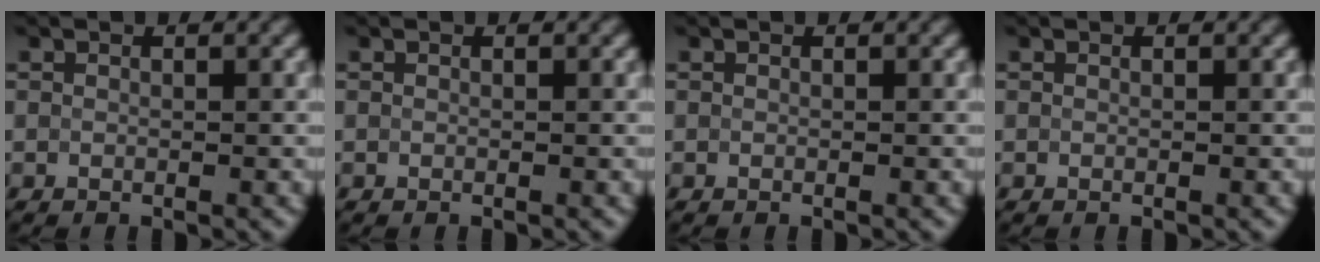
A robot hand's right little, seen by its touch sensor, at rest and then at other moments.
{"total": 0.0}
{"total": 0.0}
{"total": 0.0}